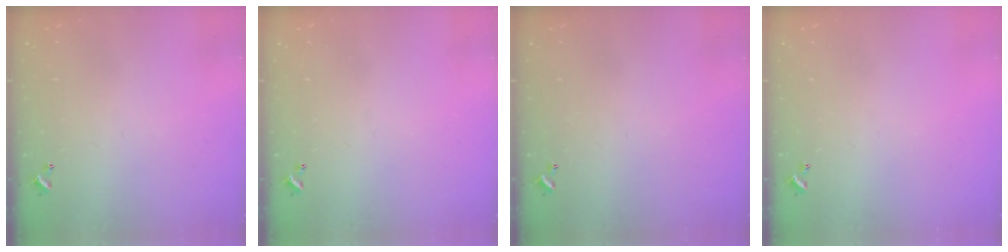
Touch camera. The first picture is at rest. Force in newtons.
{"total": 0.0}
{"total": 0.0}
{"total": 0.0}